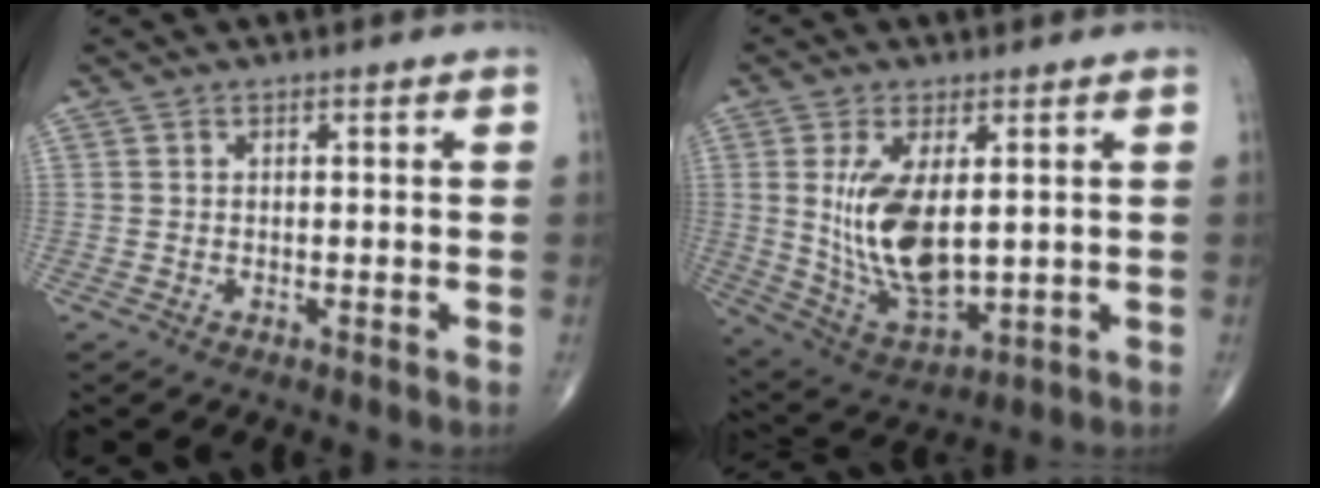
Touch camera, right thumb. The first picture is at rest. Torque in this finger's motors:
{"motor_torque": [-0.12, 0.86, 1.32, 0.44, 0.15]}